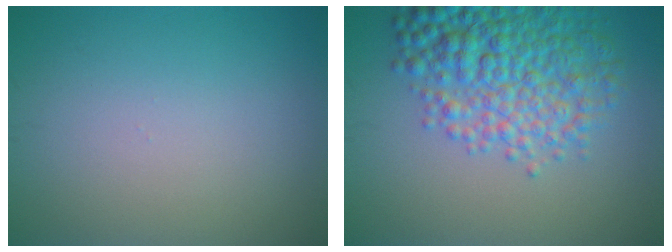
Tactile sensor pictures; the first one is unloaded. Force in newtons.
{"total": 7.2, "press": 7.2, "slide": 0.2}